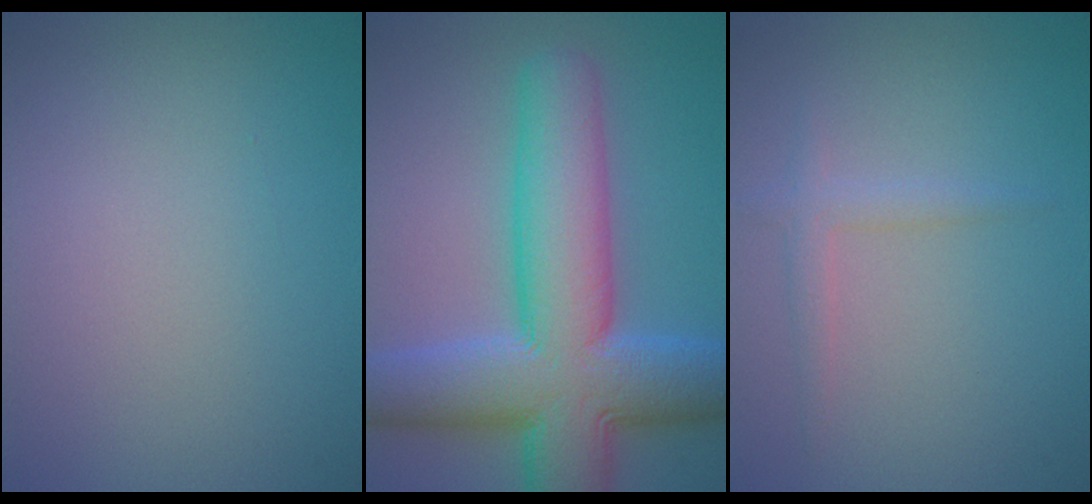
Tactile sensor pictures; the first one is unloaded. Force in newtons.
{"total": 12.0, "press": 12.0, "slide": 0.6}
{"total": 1.5, "press": 1.5, "slide": 0.0}